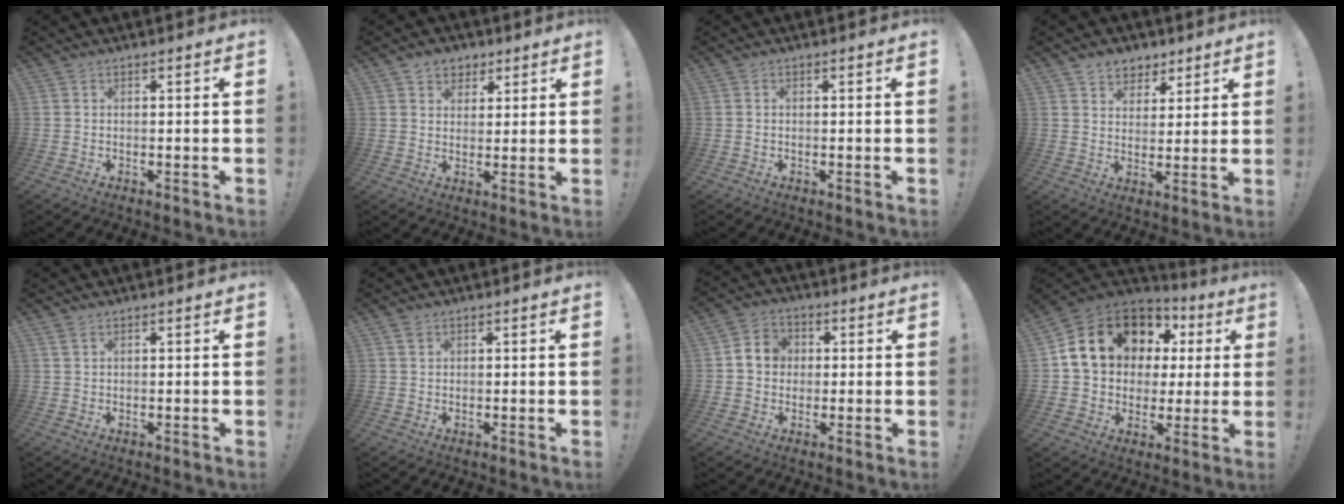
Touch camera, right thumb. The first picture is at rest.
{"total": 5.7, "force": [3.1, 4.7, 1.0], "torque": [-0.003, -0.019, 0.058]}
{"total": 0.0}
{"total": 6.9, "force": [4.5, 5.2, 0.8], "torque": [-0.007, -0.032, 0.089]}
{"total": 1.5, "force": [1.0, 0.6, 0.9], "torque": [-0.014, -0.002, 0.017]}
{"total": 1.3, "force": [0.8, 0.9, 0.4], "torque": [0.003, -0.004, 0.013]}
{"total": 7.0, "force": [0.9, 6.4, 2.9], "torque": [-0.045, 0.010, 0.021]}
{"total": 17.9, "force": [7.6, 13.4, 9.0], "torque": [-0.147, -0.028, 0.163]}